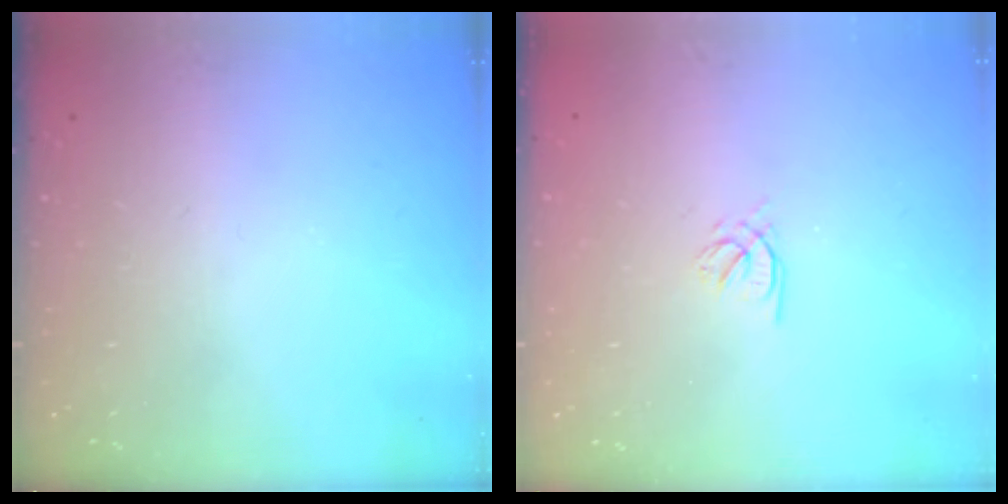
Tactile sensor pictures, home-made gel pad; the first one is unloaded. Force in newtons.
{"total": 2.0, "press": 1.9, "slide": 0.5}